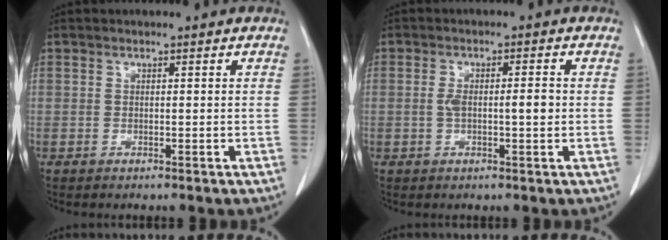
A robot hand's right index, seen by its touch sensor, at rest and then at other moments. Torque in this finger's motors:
{"motor_torque": [0.64, -0.23, 0.30, 0.08]}